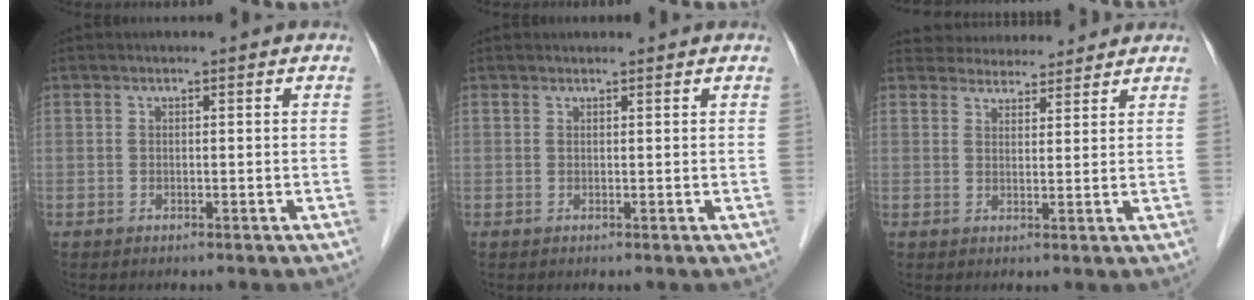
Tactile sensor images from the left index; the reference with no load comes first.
{"total": 0.6, "force": [0.6, 0.1, -0.1], "torque": [-0.004, 0.006, 0.011]}
{"total": 7.1, "force": [6.9, 1.8, 0.7], "torque": [-0.003, 0.020, 0.094]}